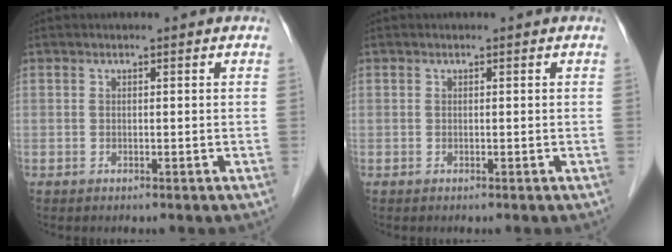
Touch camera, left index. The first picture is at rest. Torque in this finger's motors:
{"motor_torque": [0.00, 0.00, 0.00, 0.00]}